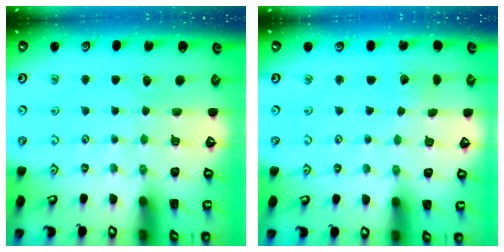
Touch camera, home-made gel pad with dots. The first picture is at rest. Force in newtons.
{"total": 2.5, "press": 2.5, "slide": 0.2}